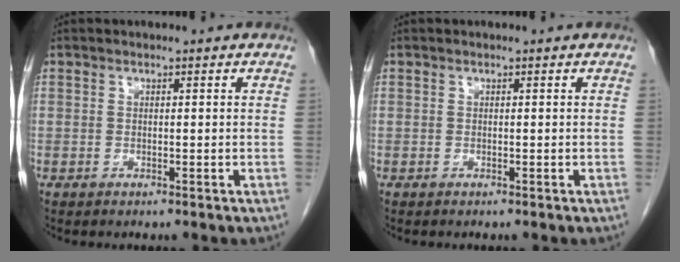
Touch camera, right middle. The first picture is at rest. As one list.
[{"total": 0.0}]